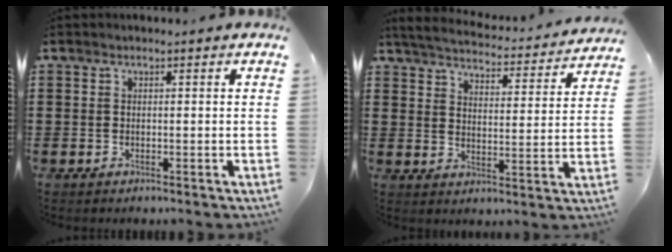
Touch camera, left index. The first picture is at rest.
{"total": 4.2, "force": [4.1, -0.3, 0.9], "torque": [-0.041, -0.036, 0.065]}